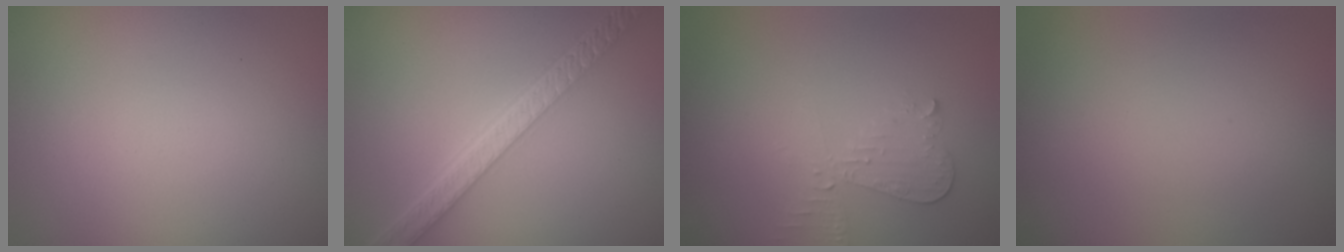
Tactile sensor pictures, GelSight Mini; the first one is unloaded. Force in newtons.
{"total": 5.4, "press": 4.2, "slide": 3.5}
{"total": 2.1, "press": 2.1, "slide": 0.1}
{"total": 0.0}